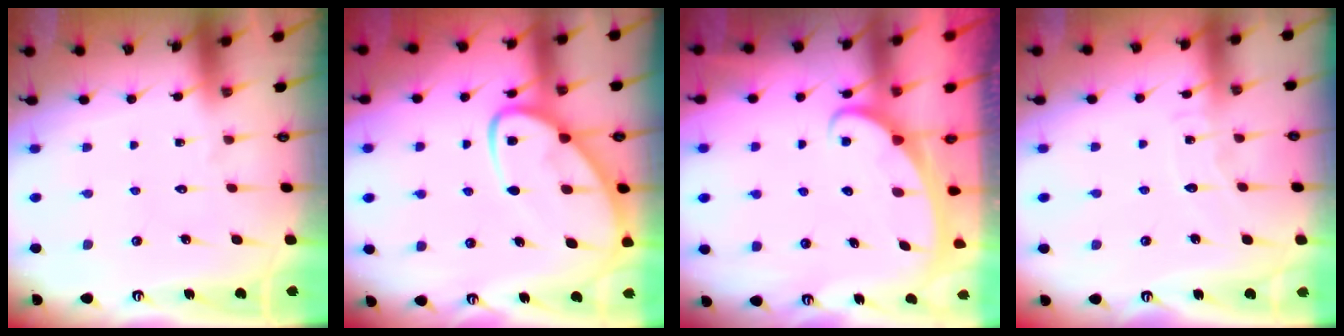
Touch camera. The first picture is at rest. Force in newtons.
{"total": 11.1, "press": 11.1, "slide": 1.0}
{"total": 2.4, "press": 2.4, "slide": 0.3}
{"total": 5.1, "press": 5.1, "slide": 0.5}